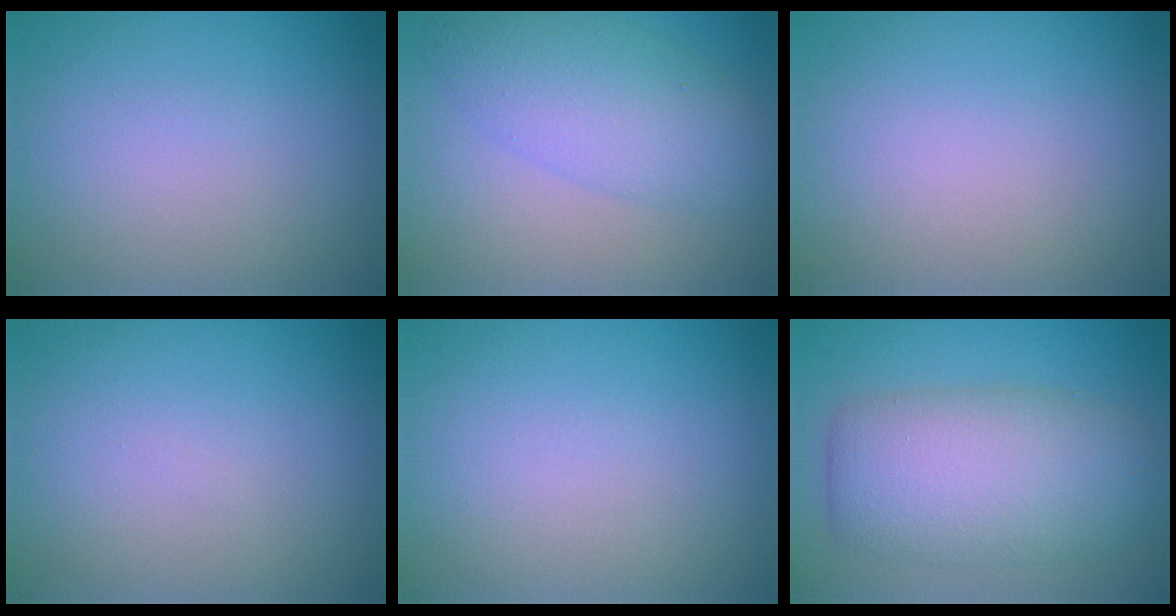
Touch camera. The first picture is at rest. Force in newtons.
{"total": 5.3, "press": 5.3, "slide": 0.1}
{"total": 0.0}
{"total": 0.0}
{"total": 0.0}
{"total": 8.0, "press": 8.0, "slide": 0.2}